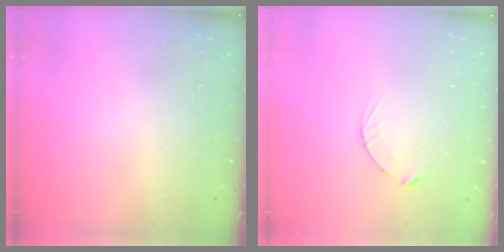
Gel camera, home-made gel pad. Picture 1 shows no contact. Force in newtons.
{"total": 2.8, "press": 2.8, "slide": 0.4}